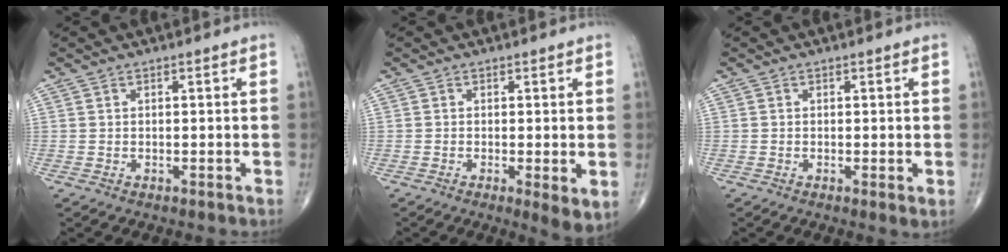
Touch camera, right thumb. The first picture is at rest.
{"total": 4.1, "force": [-0.7, 1.0, 4.0], "torque": [-0.067, -0.015, -0.016]}
{"total": 1.4, "force": [-0.1, 0.3, 1.3], "torque": [-0.025, -0.007, -0.004]}